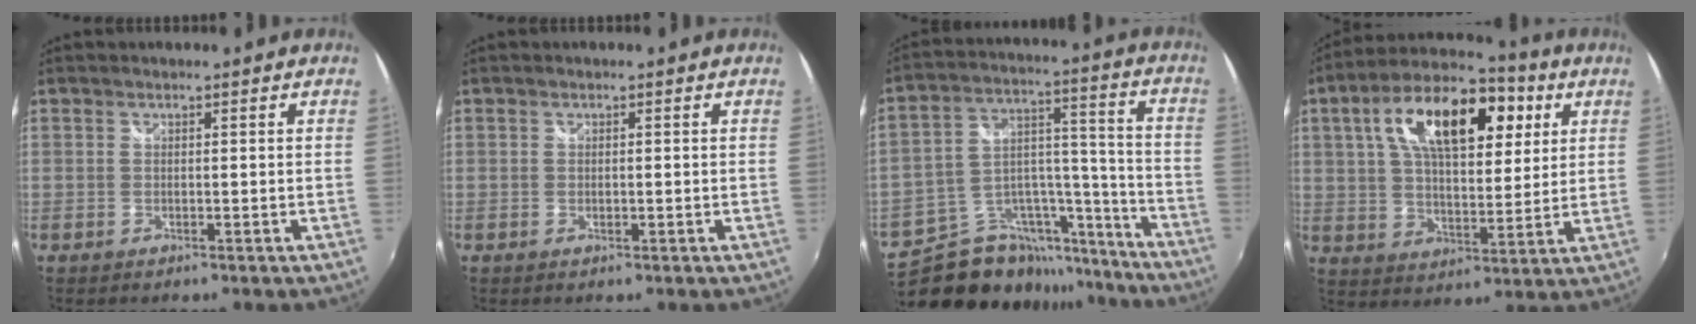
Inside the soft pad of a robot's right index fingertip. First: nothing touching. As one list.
[{"total": 0.8, "force": [-0.1, 0.4, 0.7], "torque": [-0.014, -0.001, -0.002]}, {"total": 21.8, "force": [-17.6, 10.4, 7.4], "torque": [-0.142, 0.062, -0.258]}, {"total": 20.3, "force": [7.5, 9.7, 16.2], "torque": [-0.297, 0.045, 0.116]}]